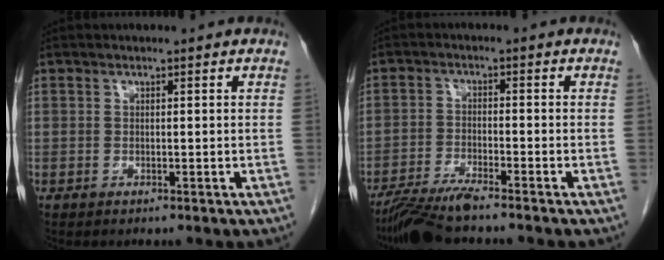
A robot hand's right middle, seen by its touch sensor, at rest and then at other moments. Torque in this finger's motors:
{"motor_torque": [0.39, -0.34, 0.09, 0.03]}